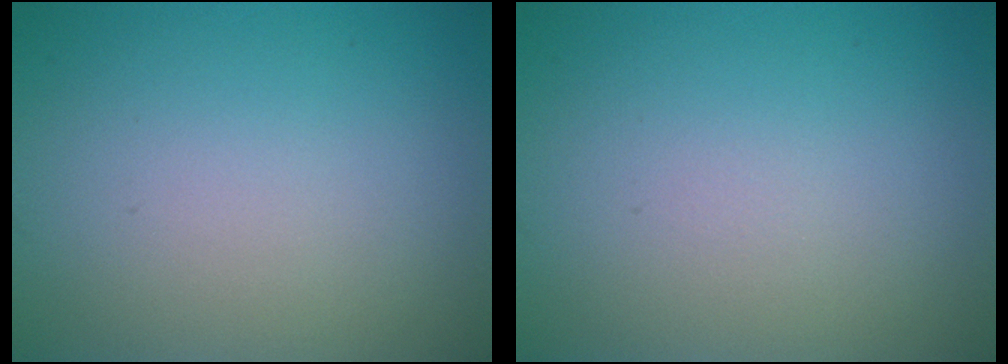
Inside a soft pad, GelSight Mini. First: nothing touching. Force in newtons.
{"total": 0.0}